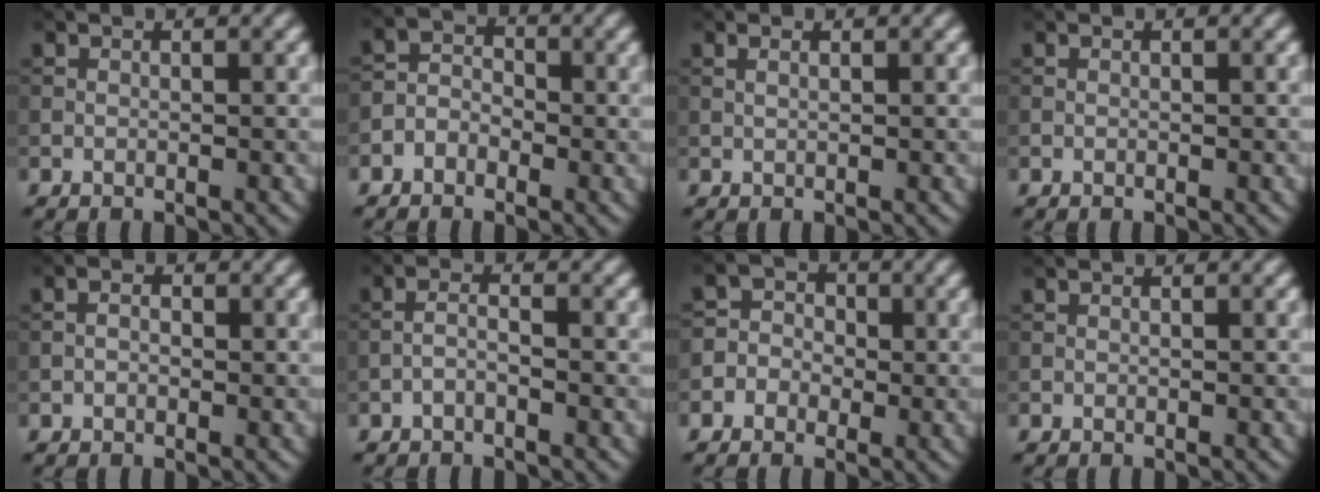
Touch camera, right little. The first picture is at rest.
{"total": 2.3, "force": [-1.3, 1.6, 0.9], "torque": [-0.013, 0.010, -0.034]}
{"total": 0.9, "force": [0.5, 0.3, 0.7], "torque": [-0.009, -0.007, 0.005]}
{"total": 0.0}
{"total": 1.6, "force": [0.1, 1.2, 1.1], "torque": [-0.013, -0.002, -0.014]}
{"total": 1.4, "force": [-0.9, 0.3, 1.0], "torque": [-0.023, 0.005, -0.024]}
{"total": 3.5, "force": [-0.9, 3.3, 0.8], "torque": [0.011, 0.017, -0.041]}
{"total": 0.0}